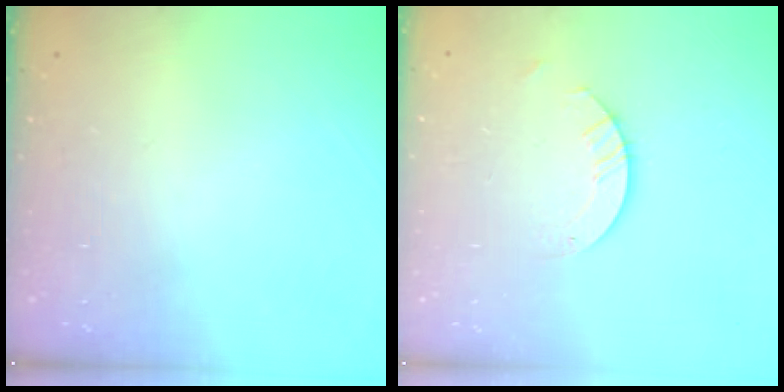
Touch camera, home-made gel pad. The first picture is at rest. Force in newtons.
{"total": 2.6, "press": 2.6, "slide": 0.2}